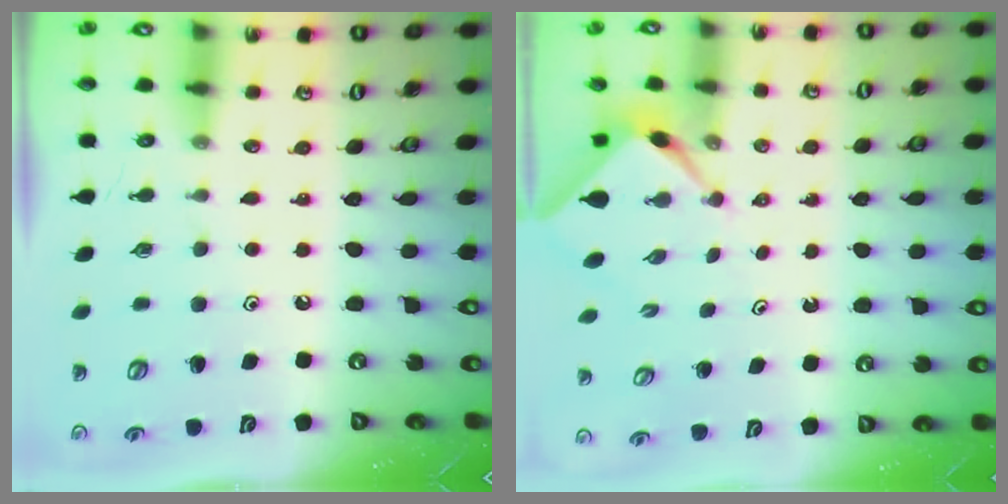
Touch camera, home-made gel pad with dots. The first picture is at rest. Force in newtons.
{"total": 2.2, "press": 2.2, "slide": 0.3}